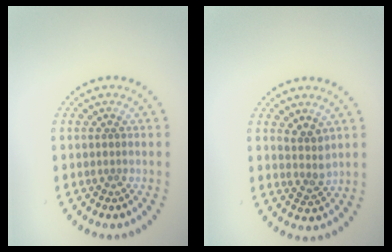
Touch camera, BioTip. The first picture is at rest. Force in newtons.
{"total": 1.9, "press": 1.5, "slide": 1.2}